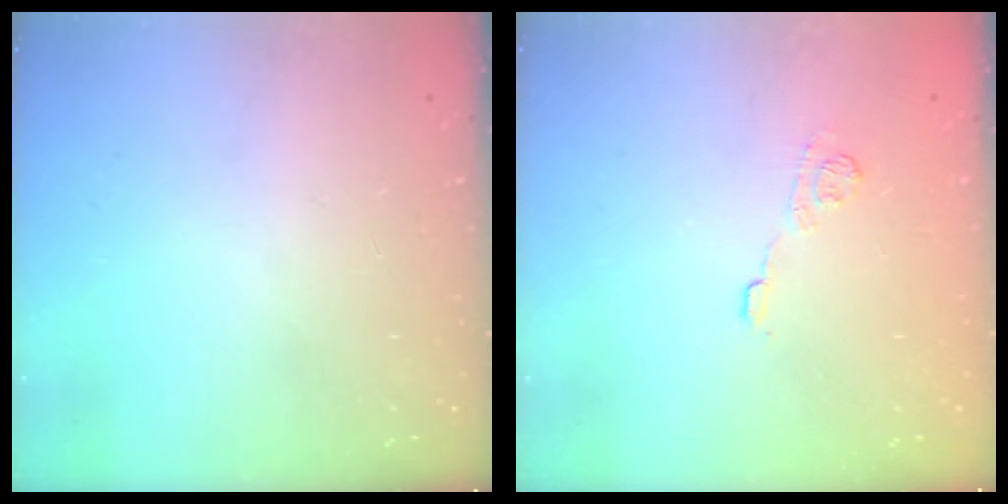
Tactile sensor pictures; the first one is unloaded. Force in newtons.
{"total": 8.3, "press": 8.1, "slide": 1.3}